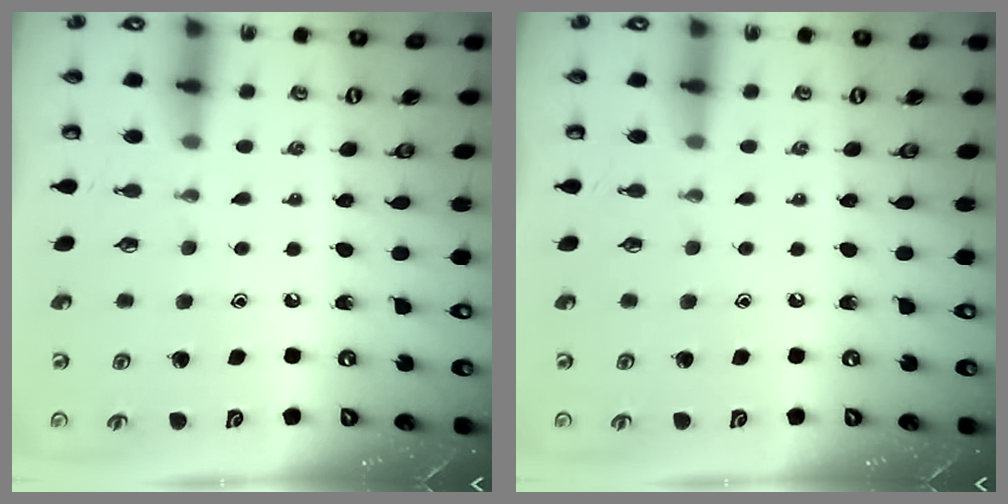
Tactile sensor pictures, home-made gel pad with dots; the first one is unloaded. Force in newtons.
{"total": 0.0}